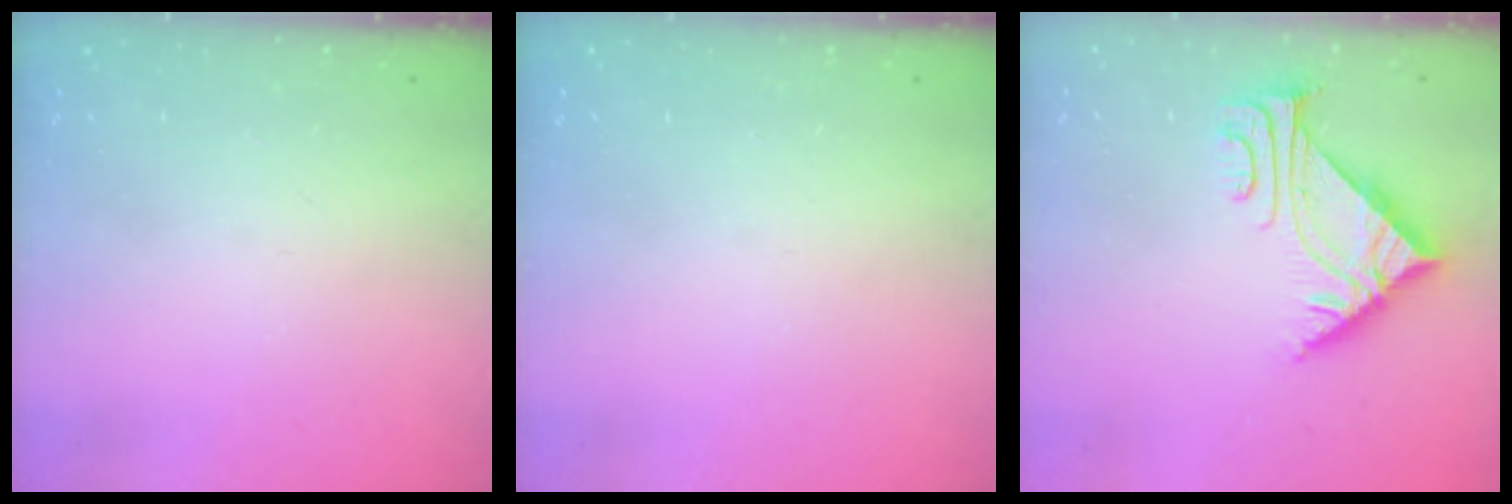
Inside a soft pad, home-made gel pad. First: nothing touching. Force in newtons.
{"total": 0.0}
{"total": 4.9, "press": 4.8, "slide": 0.8}